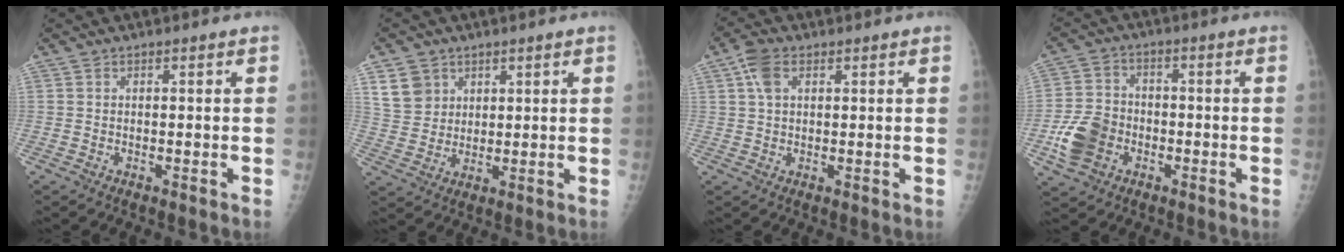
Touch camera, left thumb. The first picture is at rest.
{"total": 6.7, "force": [3.3, 5.5, 2.0], "torque": [-0.014, -0.016, 0.068]}
{"total": 4.6, "force": [1.8, 2.8, 3.2], "torque": [-0.060, 0.008, 0.033]}
{"total": 9.3, "force": [-3.2, 7.1, 5.0], "torque": [-0.090, 0.016, -0.061]}